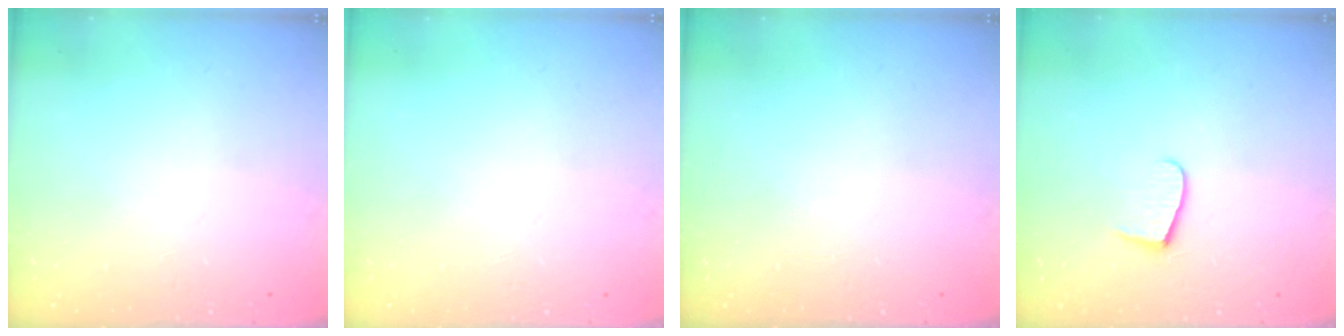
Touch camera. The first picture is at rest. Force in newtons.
{"total": 0.0}
{"total": 0.0}
{"total": 6.2, "press": 6.2, "slide": 0.6}